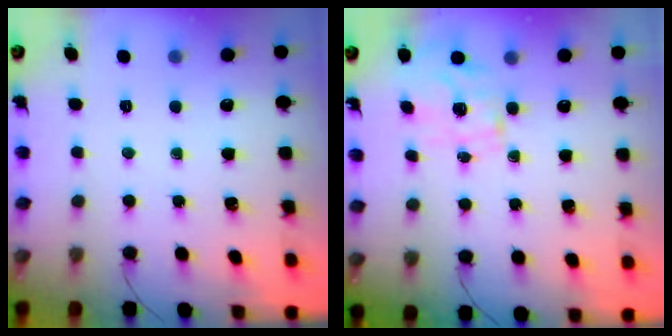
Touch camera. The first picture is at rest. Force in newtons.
{"total": 1.4, "press": 1.2, "slide": 0.7}